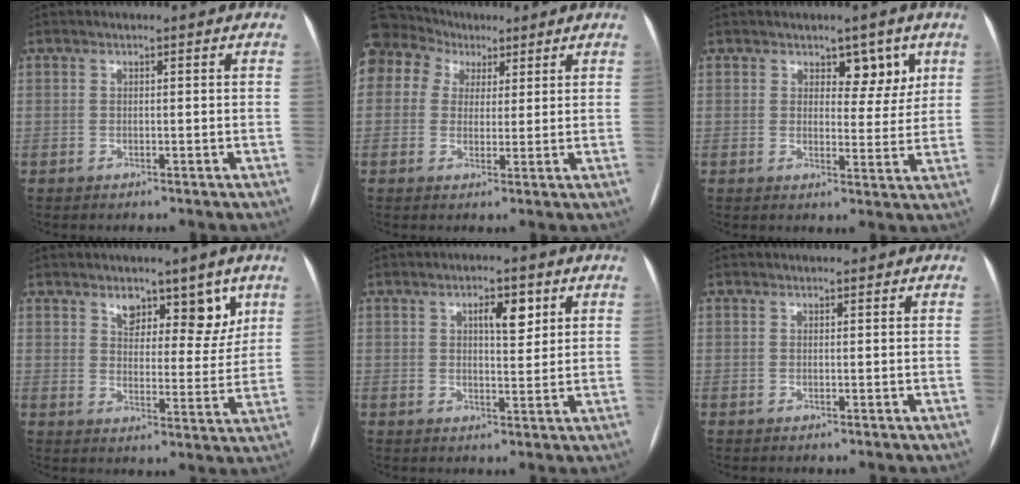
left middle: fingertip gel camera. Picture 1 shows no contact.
{"total": 17.9, "force": [8.4, 14.3, 6.8], "torque": [-0.216, 0.101, 0.165]}
{"total": 4.8, "force": [2.7, 2.7, 2.8], "torque": [-0.018, 0.001, 0.035]}
{"total": 7.9, "force": [5.5, 3.9, 4.1], "torque": [-0.031, -0.004, 0.081]}
{"total": 4.4, "force": [2.1, 1.7, 3.6], "torque": [-0.054, 0.005, 0.032]}
{"total": 0.8, "force": [0.7, 0.4, 0.1], "torque": [-0.008, 0.006, 0.011]}